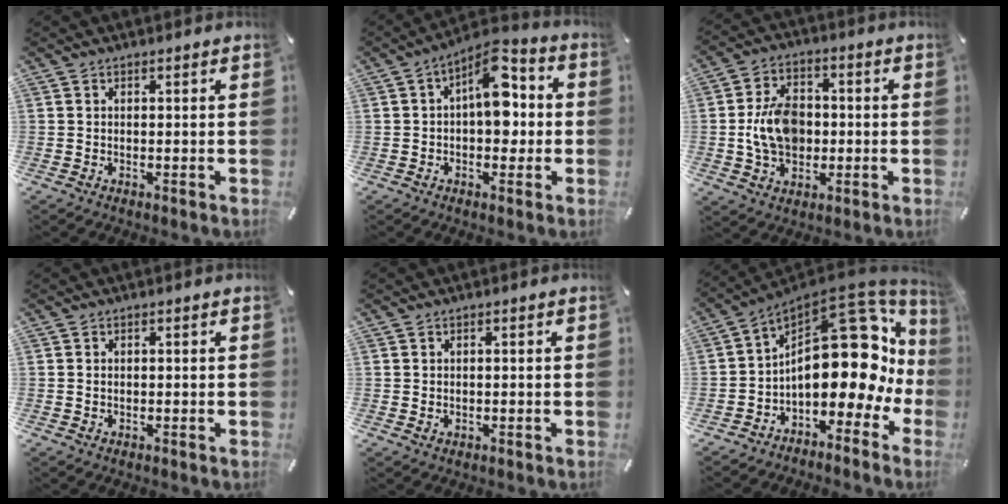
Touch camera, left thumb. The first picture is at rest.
{"total": 11.0, "force": [1.7, 6.1, 9.0], "torque": [-0.117, -0.012, 0.027]}
{"total": 10.8, "force": [-0.7, 8.2, 6.9], "torque": [-0.127, 0.008, -0.013]}
{"total": 0.6, "force": [0.0, 0.4, 0.4], "torque": [-0.009, 0.001, -0.001]}
{"total": 0.7, "force": [0.1, 0.6, 0.3], "torque": [-0.006, 0.004, 0.000]}
{"total": 24.9, "force": [3.8, 13.7, 20.5], "torque": [-0.314, -0.051, 0.070]}